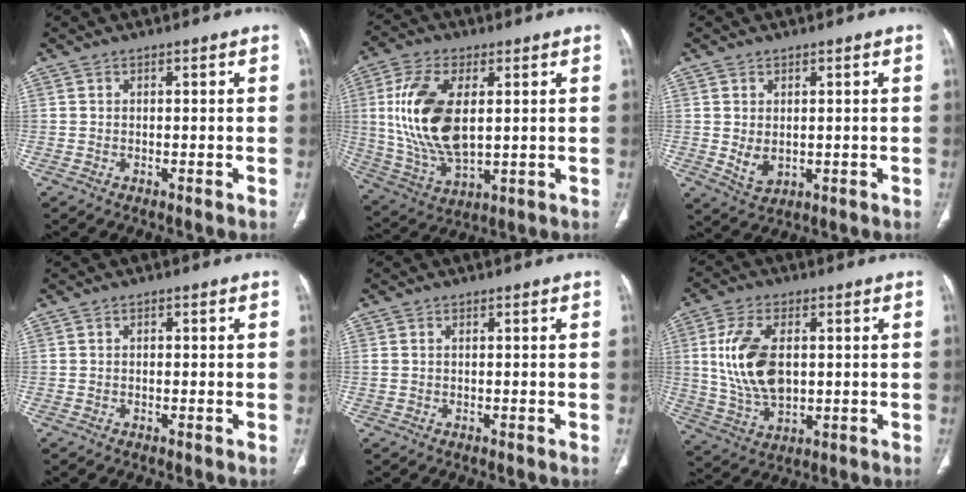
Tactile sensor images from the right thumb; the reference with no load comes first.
{"total": 17.3, "force": [2.6, 8.9, 14.6], "torque": [-0.295, -0.011, 0.058]}
{"total": 4.0, "force": [0.1, 2.8, 2.9], "torque": [-0.048, -0.010, 0.016]}
{"total": 0.6, "force": [0.1, 0.4, 0.5], "torque": [-0.010, 0.004, 0.002]}
{"total": 0.9, "force": [0.2, 0.6, 0.6], "torque": [-0.021, 0.007, 0.007]}
{"total": 13.4, "force": [1.7, 7.7, 10.8], "torque": [-0.212, -0.007, 0.040]}